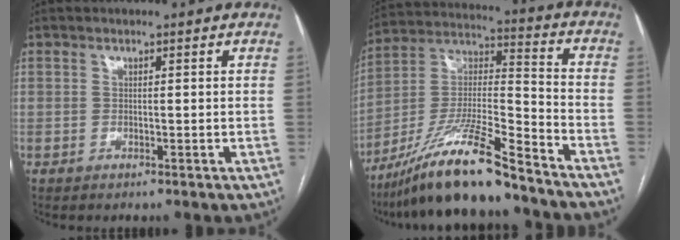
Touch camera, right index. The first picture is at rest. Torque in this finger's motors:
{"motor_torque": [1.06, -1.08, 0.53, 0.21]}